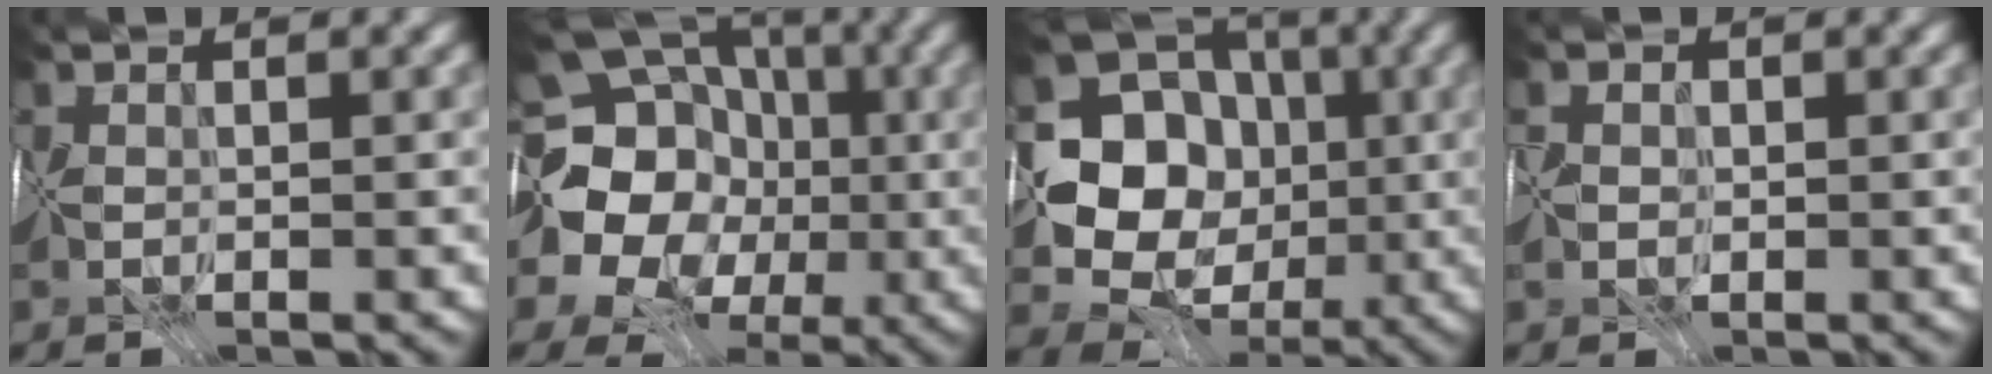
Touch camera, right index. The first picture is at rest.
{"total": 17.1, "force": [0.5, 14.9, 8.3], "torque": [-0.158, 0.026, -0.020]}
{"total": 8.1, "force": [-0.6, 7.0, 4.0], "torque": [-0.052, -0.007, -0.030]}
{"total": 0.9, "force": [-0.1, 0.9, 0.2], "torque": [0.010, 0.008, -0.012]}